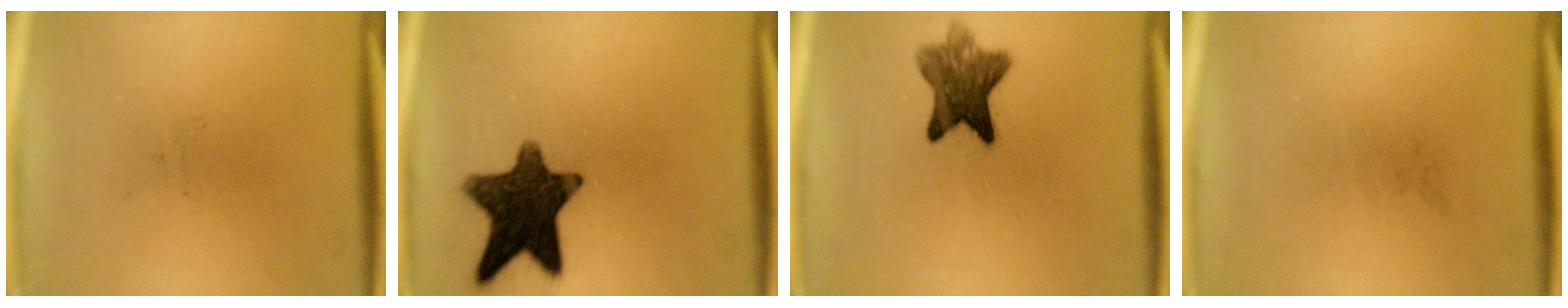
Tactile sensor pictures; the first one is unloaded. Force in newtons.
{"total": 13.3}
{"total": 7.9}
{"total": 0.0}